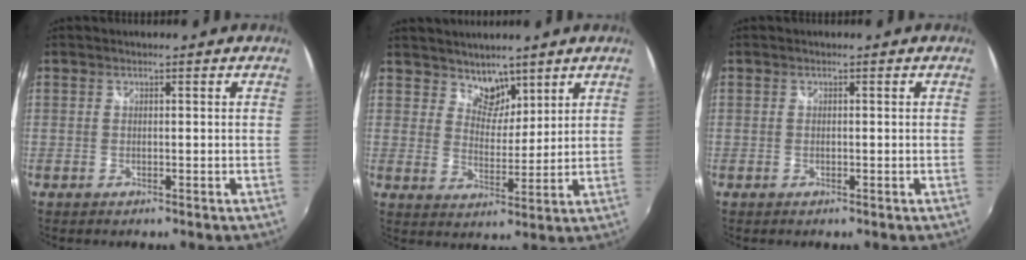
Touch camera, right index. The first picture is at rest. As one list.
[{"total": 5.4, "force": [4.3, 3.0, 1.1], "torque": [-0.004, 0.001, 0.077]}, {"total": 0.0}]